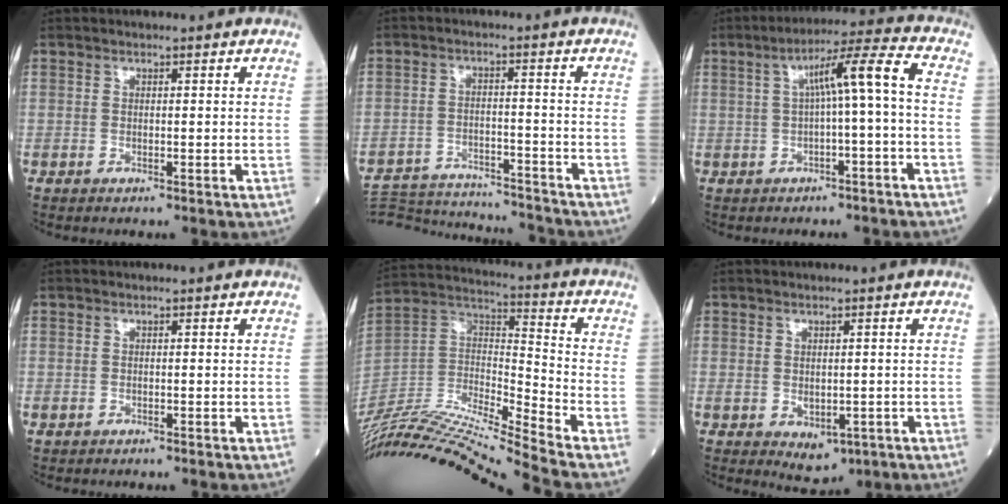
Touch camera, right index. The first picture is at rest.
{"total": 18.4, "force": [-17.7, 2.0, 4.8], "torque": [-0.112, -0.011, -0.260]}
{"total": 7.7, "force": [0.1, -0.3, 7.7], "torque": [-0.121, 0.027, 0.001]}
{"total": 0.0}
{"total": 24.4, "force": [-22.3, -2.7, 9.6], "torque": [-0.204, -0.015, -0.394]}
{"total": 3.5, "force": [-0.7, 2.5, 2.4], "torque": [-0.029, -0.003, 0.004]}